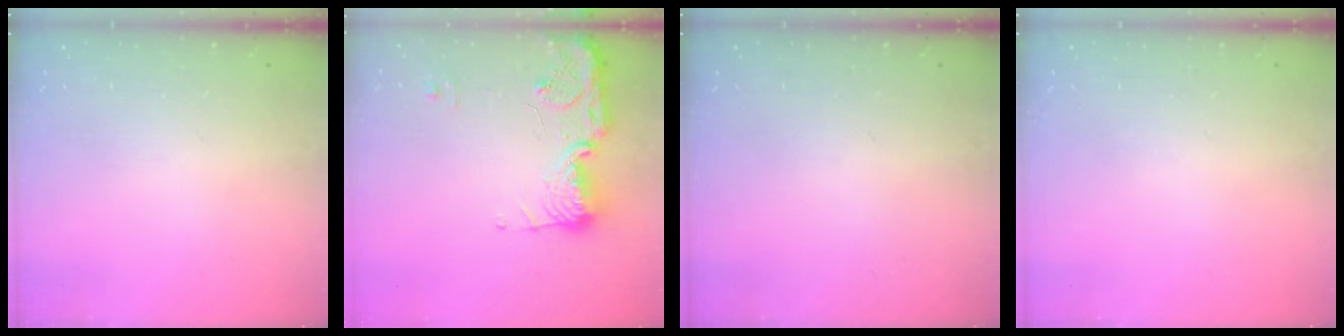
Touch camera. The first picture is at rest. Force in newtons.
{"total": 15.0, "press": 14.9, "slide": 0.8}
{"total": 0.0}
{"total": 0.0}